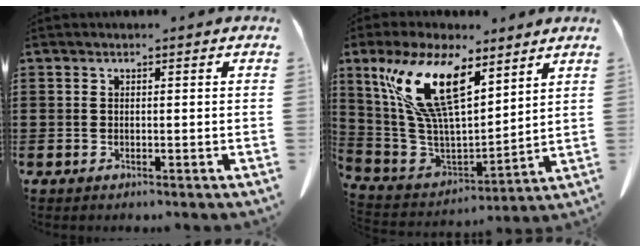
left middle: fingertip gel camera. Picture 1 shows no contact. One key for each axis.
{"total": 16.0, "fx": 9.1, "fy": 6.0, "fz": 11.8, "tx": -0.274, "ty": -0.026, "tz": 0.159}